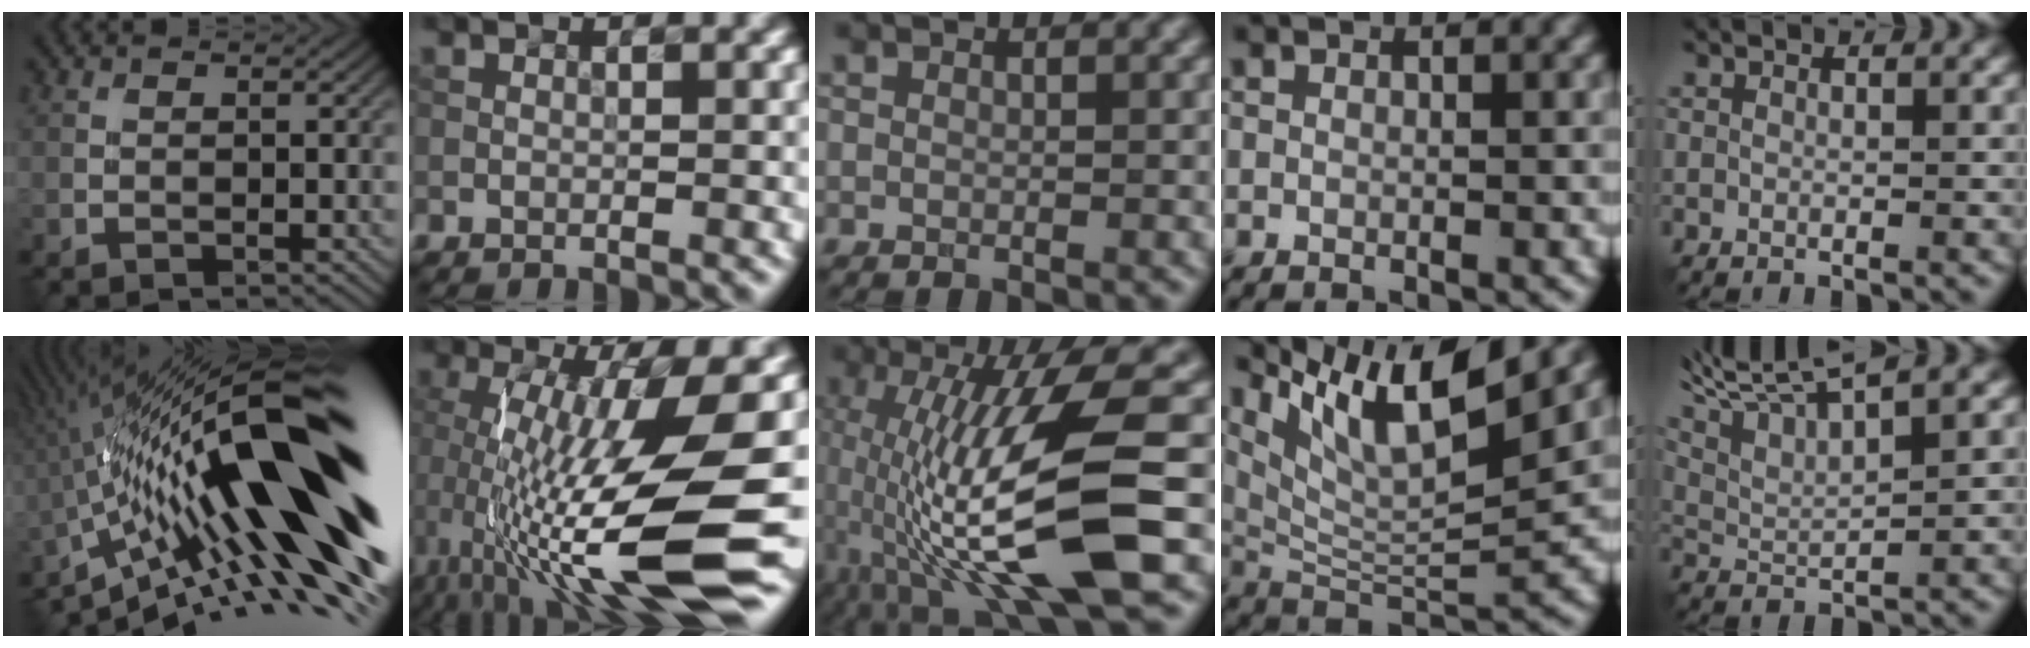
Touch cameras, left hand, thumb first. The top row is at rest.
{"thumb": {"total": 19.8, "force": [-1.8, 5.6, 18.9], "torque": [-0.290, 0.018, -0.055]}, "index": {"total": 15.0, "force": [-2.5, 3.8, 14.3], "torque": [-0.257, -0.005, -0.038]}, "middle": {"total": 12.6, "force": [-2.9, 2.4, 12.0], "torque": [-0.221, -0.001, -0.046]}, "ring": {"total": 10.1, "force": [6.3, 2.4, 7.5], "torque": [-0.134, -0.004, 0.123]}, "little": {"total": 6.4, "force": [4.5, 1.3, 4.4], "torque": [-0.093, 0.017, 0.084]}}